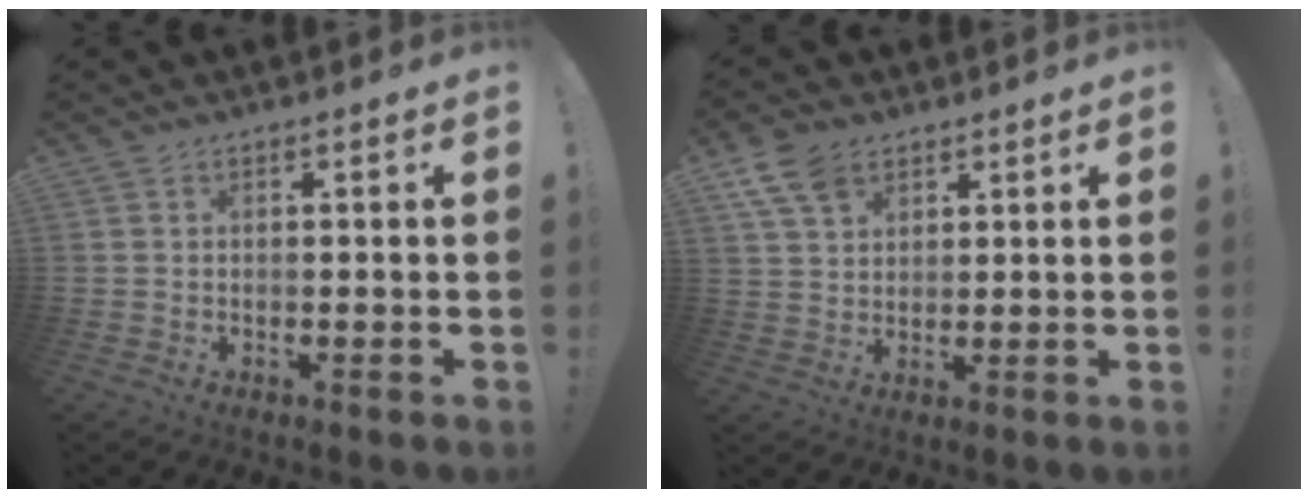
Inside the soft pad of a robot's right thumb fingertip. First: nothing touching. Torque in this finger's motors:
{"motor_torque": [0.14, 0.12, 0.60, 0.31, 0.01]}